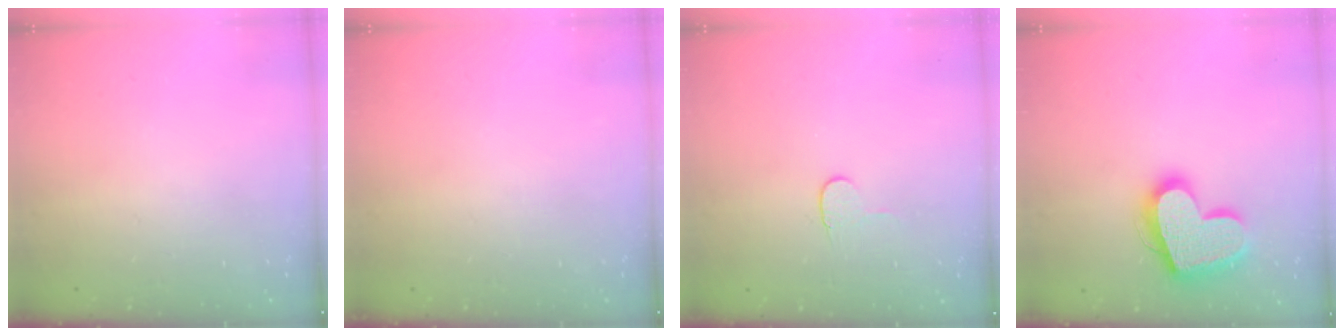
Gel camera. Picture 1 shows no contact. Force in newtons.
{"total": 0.0}
{"total": 5.0, "press": 4.9, "slide": 0.4}
{"total": 19.5, "press": 19.4, "slide": 1.6}